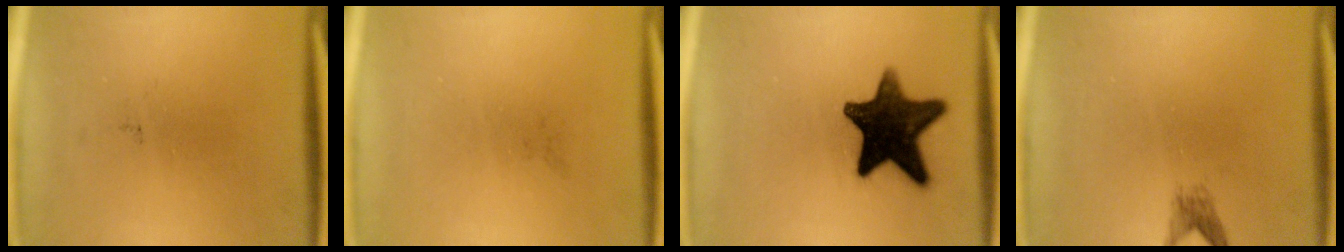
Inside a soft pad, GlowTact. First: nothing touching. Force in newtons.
{"total": 0.0}
{"total": 14.7}
{"total": 1.5}